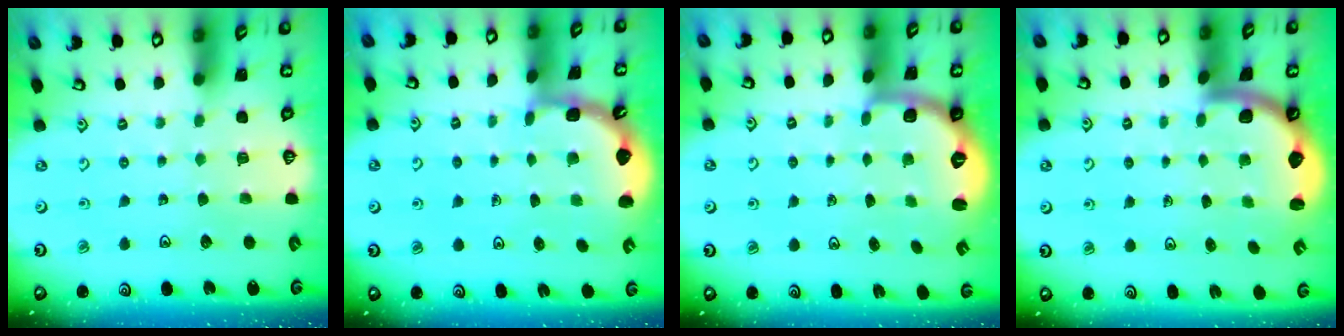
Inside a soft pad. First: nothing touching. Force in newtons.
{"total": 1.9, "press": 1.9, "slide": 0.2}
{"total": 2.7, "press": 1.7, "slide": 2.1}
{"total": 2.2, "press": 2.2, "slide": 0.3}